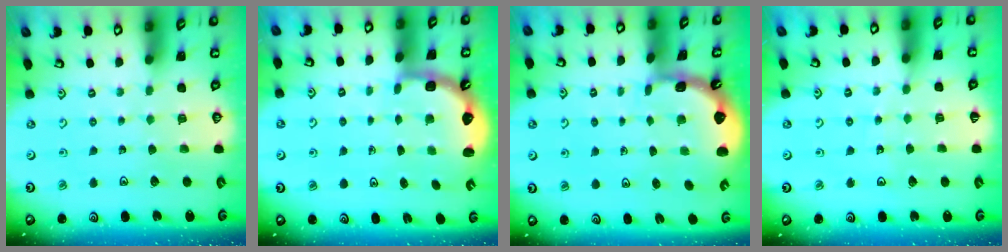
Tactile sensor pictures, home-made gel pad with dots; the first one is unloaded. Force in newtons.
{"total": 2.5, "press": 2.1, "slide": 1.3}
{"total": 1.3, "press": 1.3, "slide": 0.1}
{"total": 5.5, "press": 5.5, "slide": 0.4}